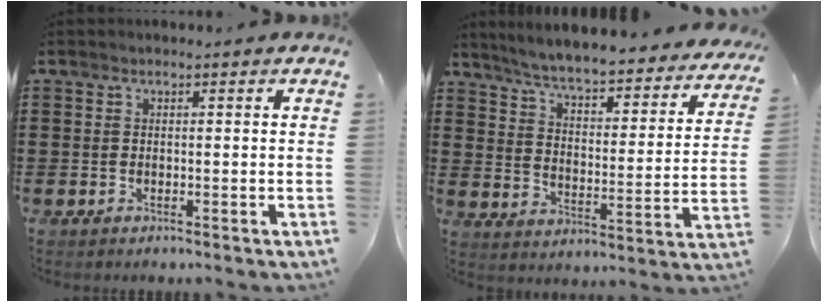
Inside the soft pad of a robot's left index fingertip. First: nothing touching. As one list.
[{"total": 4.9, "force": [4.6, -0.2, 1.5], "torque": [-0.052, -0.042, 0.072]}]